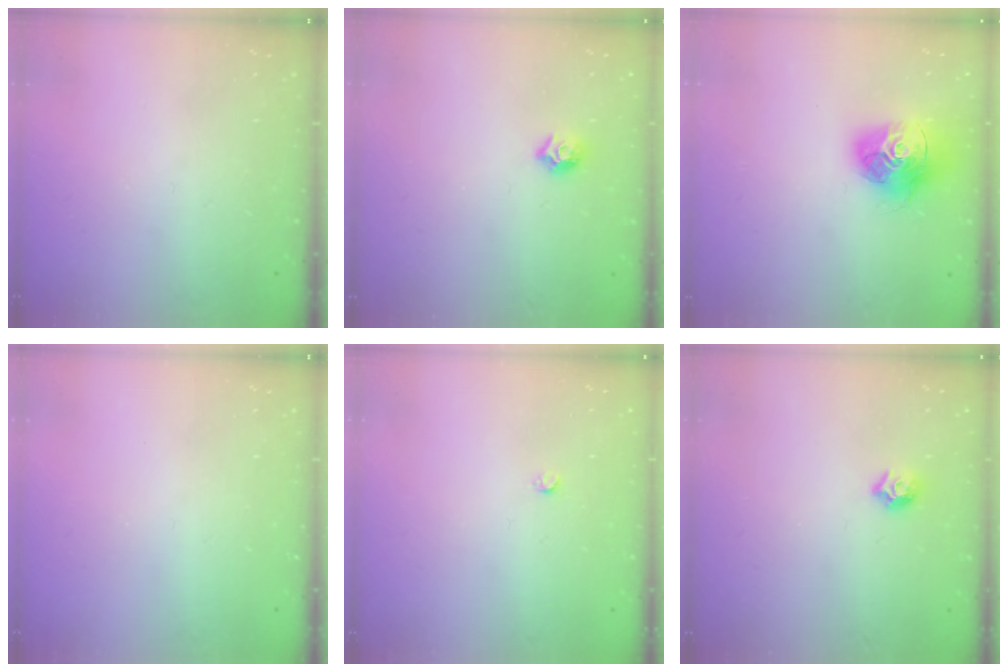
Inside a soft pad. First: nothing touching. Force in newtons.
{"total": 6.7, "press": 6.6, "slide": 0.9}
{"total": 15.4, "press": 15.3, "slide": 1.5}
{"total": 0.0}
{"total": 2.4, "press": 2.4, "slide": 0.3}
{"total": 6.7, "press": 6.6, "slide": 0.9}